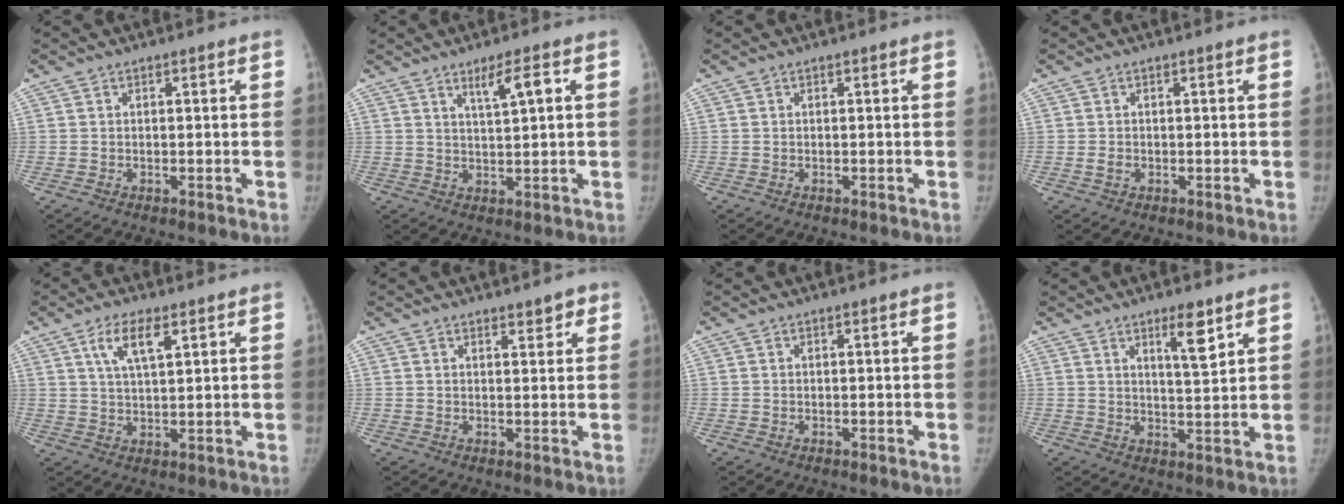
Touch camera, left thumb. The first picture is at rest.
{"total": 4.4, "force": [2.0, 0.4, 3.9], "torque": [-0.069, -0.010, 0.038]}
{"total": 0.0}
{"total": 1.3, "force": [-0.2, 1.0, 0.8], "torque": [-0.012, 0.001, -0.004]}
{"total": 6.5, "force": [3.2, 2.3, 5.1], "torque": [-0.090, -0.009, 0.062]}
{"total": 2.4, "force": [1.8, 1.0, 1.2], "torque": [-0.003, -0.010, 0.024]}
{"total": 0.0}
{"total": 6.0, "force": [3.7, 1.1, 4.5], "torque": [-0.065, -0.030, 0.062]}